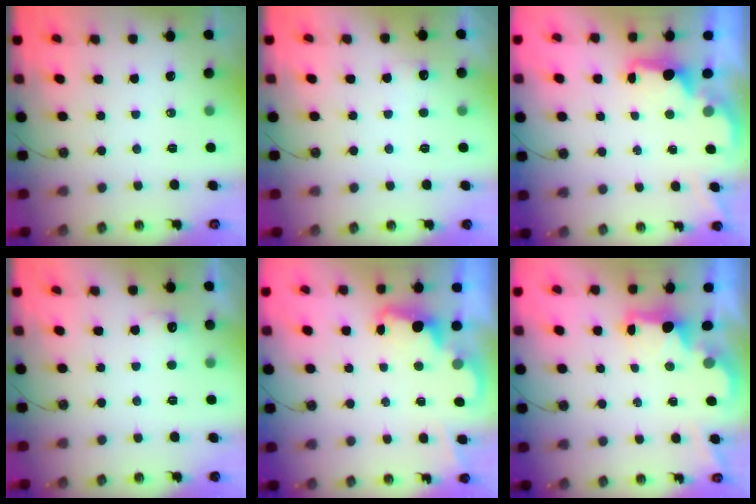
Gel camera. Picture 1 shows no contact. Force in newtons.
{"total": 4.9, "press": 4.8, "slide": 1.2}
{"total": 1.9, "press": 1.7, "slide": 0.8}
{"total": 5.2, "press": 5.0, "slide": 1.2}
{"total": 2.3, "press": 2.3, "slide": 0.5}
{"total": 2.2, "press": 2.1, "slide": 0.8}